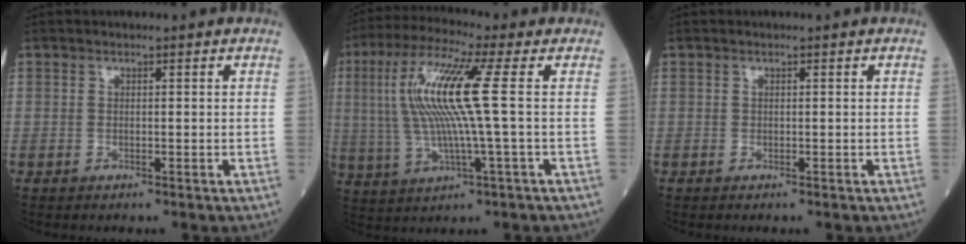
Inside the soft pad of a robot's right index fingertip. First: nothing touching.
{"total": 12.5, "force": [1.8, -0.3, 12.4], "torque": [-0.268, 0.013, 0.031]}
{"total": 0.0}